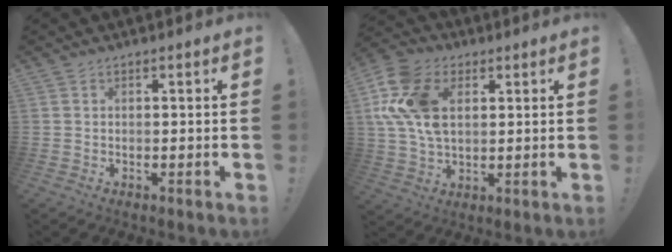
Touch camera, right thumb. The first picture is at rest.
{"total": 17.5, "force": [4.6, 11.8, 12.2], "torque": [-0.255, -0.005, 0.087]}